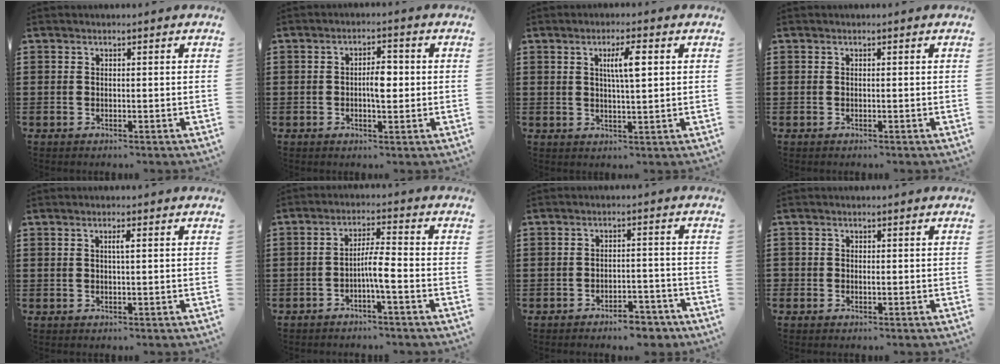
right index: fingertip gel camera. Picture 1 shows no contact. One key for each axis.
{"total": 4.1, "fx": -0.2, "fy": 1.6, "fz": 3.8, "tx": -0.062, "ty": 0.002, "tz": -0.006}
{"total": 4.9, "fx": 1.3, "fy": 1.0, "fz": 4.6, "tx": -0.086, "ty": 0.007, "tz": 0.016}
{"total": 0.0}
{"total": 1.4, "fx": 0.3, "fy": 0.0, "fz": 1.3, "tx": -0.025, "ty": -0.001, "tz": 0.004}
{"total": 4.6, "fx": -1.7, "fy": 0.3, "fz": 4.3, "tx": -0.077, "ty": 0.002, "tz": -0.034}
{"total": 4.8, "fx": -4.5, "fy": 0.9, "fz": 1.6, "tx": -0.027, "ty": 0.006, "tz": -0.086}
{"total": 0.6, "fx": -0.3, "fy": 0.4, "fz": 0.3, "tx": -0.008, "ty": -0.001, "tz": -0.006}